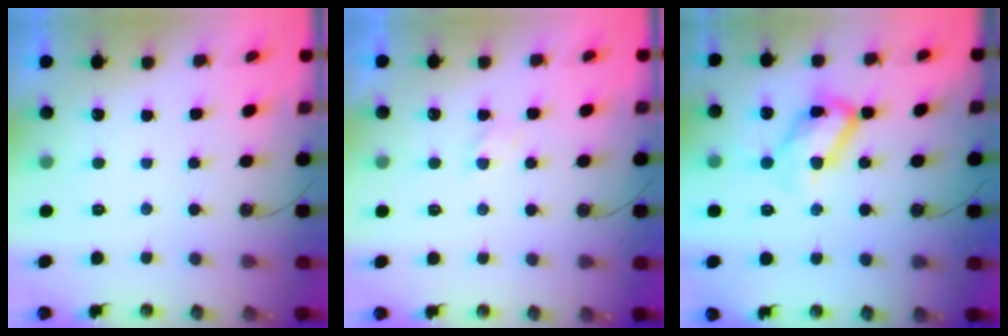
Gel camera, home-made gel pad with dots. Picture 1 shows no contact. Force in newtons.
{"total": 2.4, "press": 2.4, "slide": 0.3}
{"total": 15.1, "press": 15.0, "slide": 1.7}